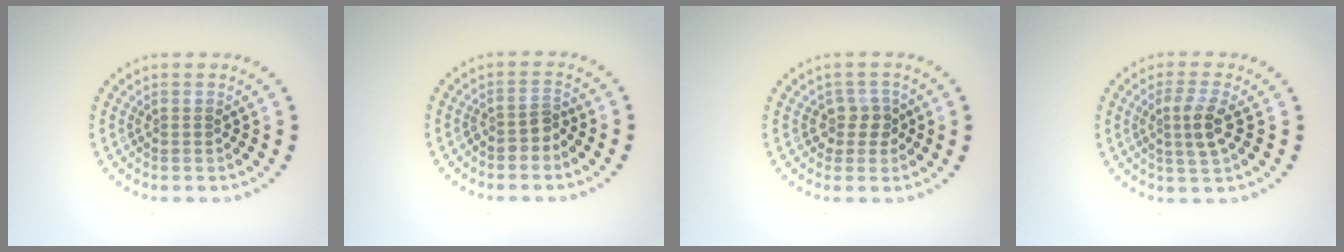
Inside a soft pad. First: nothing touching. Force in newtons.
{"total": 1.4, "press": 1.0, "slide": 0.9}
{"total": 1.9, "press": 1.5, "slide": 1.1}
{"total": 2.7, "press": 2.5, "slide": 1.1}